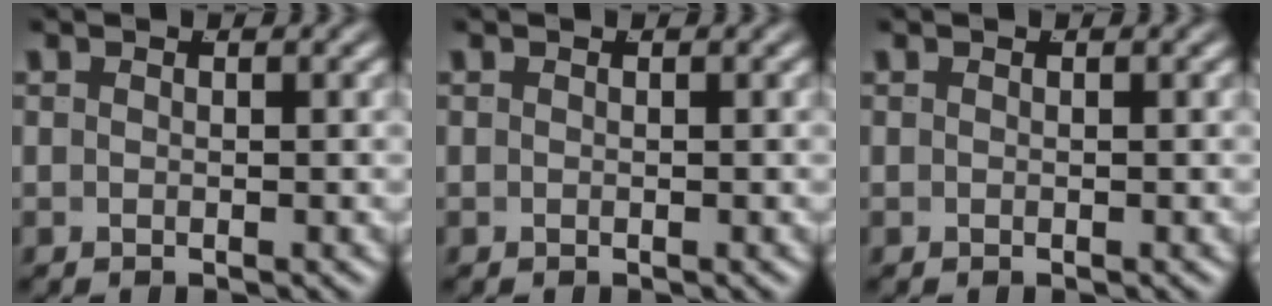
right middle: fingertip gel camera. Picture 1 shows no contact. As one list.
[{"total": 0.0}, {"total": 0.0}]